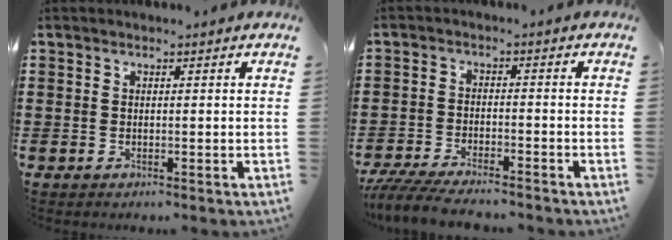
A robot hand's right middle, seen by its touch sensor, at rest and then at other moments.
{"total": 5.3, "force": [-5.0, 0.5, 1.6], "torque": [-0.045, -0.011, -0.099]}